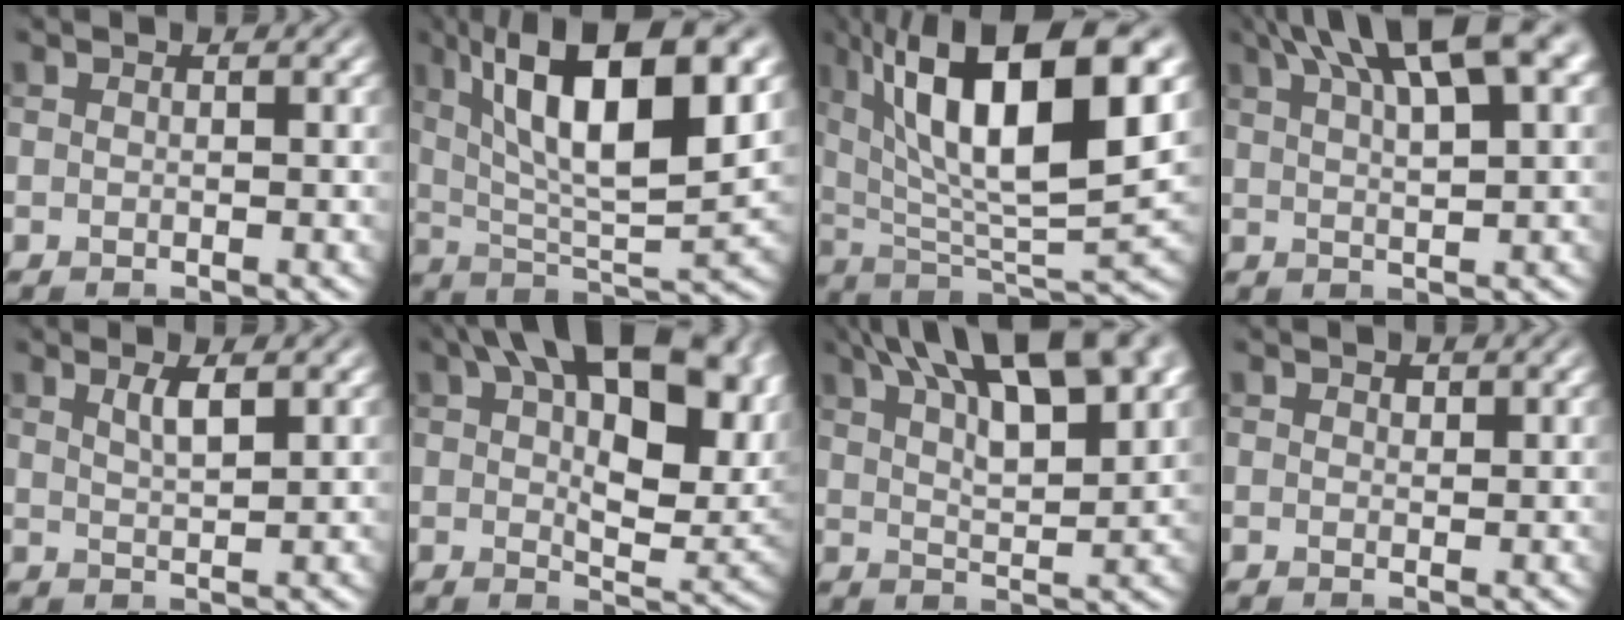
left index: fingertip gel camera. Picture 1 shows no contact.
{"total": 13.5, "force": [4.9, 4.0, 11.9], "torque": [-0.187, 0.008, 0.081]}
{"total": 14.9, "force": [5.9, 4.5, 12.9], "torque": [-0.220, 0.009, 0.100]}
{"total": 11.2, "force": [6.1, 3.1, 8.8], "torque": [-0.118, 0.029, 0.085]}
{"total": 2.1, "force": [1.1, 0.5, 1.7], "torque": [-0.029, 0.001, 0.020]}
{"total": 18.3, "force": [6.9, 8.7, 14.6], "torque": [-0.203, 0.020, 0.099]}
{"total": 15.9, "force": [9.0, 6.0, 11.6], "torque": [-0.148, 0.048, 0.099]}
{"total": 0.7, "force": [0.4, 0.4, 0.3], "torque": [-0.004, -0.001, 0.005]}